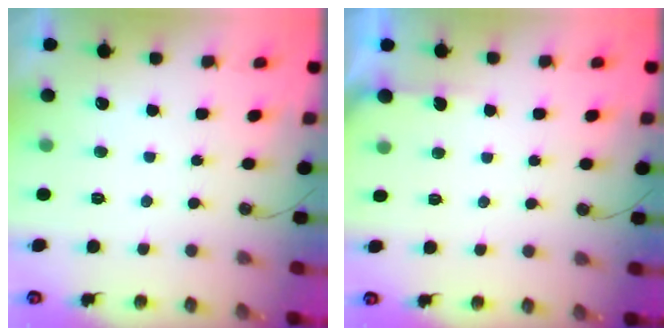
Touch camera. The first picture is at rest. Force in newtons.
{"total": 2.9, "press": 2.9, "slide": 0.4}